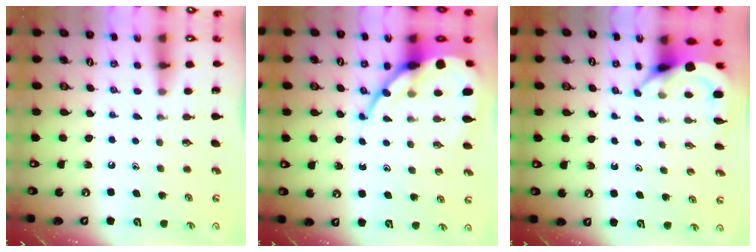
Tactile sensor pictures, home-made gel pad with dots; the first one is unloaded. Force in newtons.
{"total": 13.0, "press": 12.9, "slide": 1.4}
{"total": 4.0, "press": 4.0, "slide": 0.2}